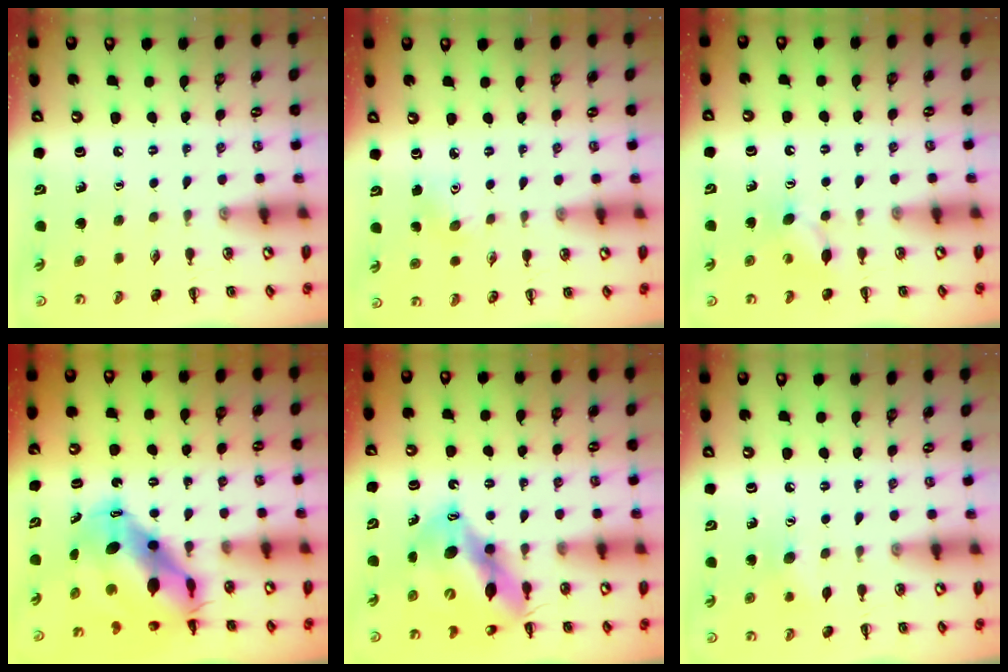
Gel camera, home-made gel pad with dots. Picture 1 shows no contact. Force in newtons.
{"total": 4.9, "press": 4.7, "slide": 1.4}
{"total": 6.7, "press": 6.6, "slide": 1.6}
{"total": 11.3, "press": 11.0, "slide": 2.6}
{"total": 13.8, "press": 13.4, "slide": 3.5}
{"total": 7.0, "press": 6.7, "slide": 1.9}